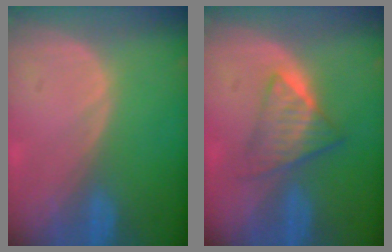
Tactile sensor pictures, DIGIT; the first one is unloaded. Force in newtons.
{"total": 6.2, "press": 5.4, "slide": 3.0}